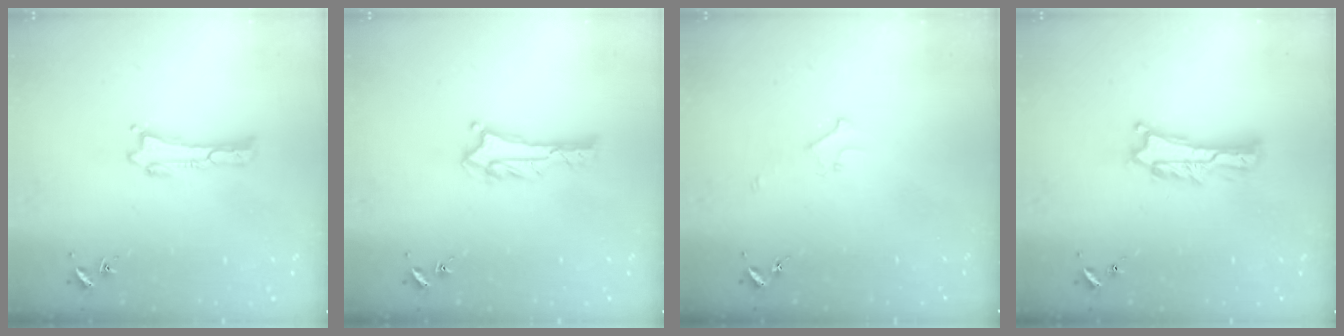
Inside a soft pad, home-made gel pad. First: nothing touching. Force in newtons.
{"total": 3.4, "press": 3.4, "slide": 0.2}
{"total": 2.2, "press": 2.2, "slide": 0.2}
{"total": 2.0, "press": 2.0, "slide": 0.3}